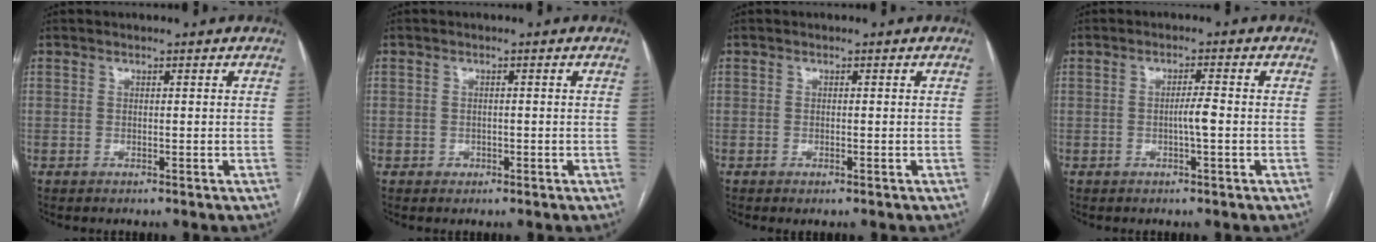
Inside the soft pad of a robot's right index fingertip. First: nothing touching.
{"total": 1.5, "force": [-0.6, 1.4, 0.1], "torque": [0.003, 0.006, -0.009]}
{"total": 0.8, "force": [-0.5, 0.1, 0.6], "torque": [-0.010, -0.001, -0.006]}
{"total": 2.4, "force": [-0.6, 0.0, 2.4], "torque": [-0.041, 0.001, -0.011]}